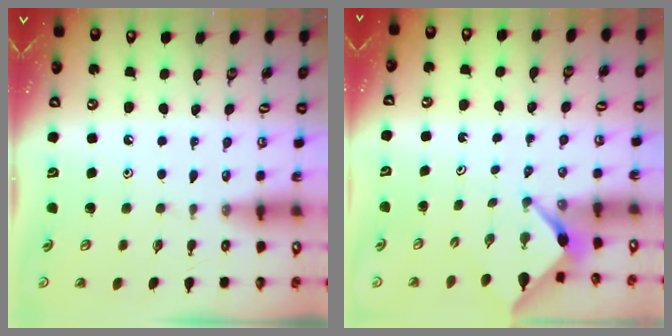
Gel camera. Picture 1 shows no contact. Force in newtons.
{"total": 2.5, "press": 2.5, "slide": 0.2}